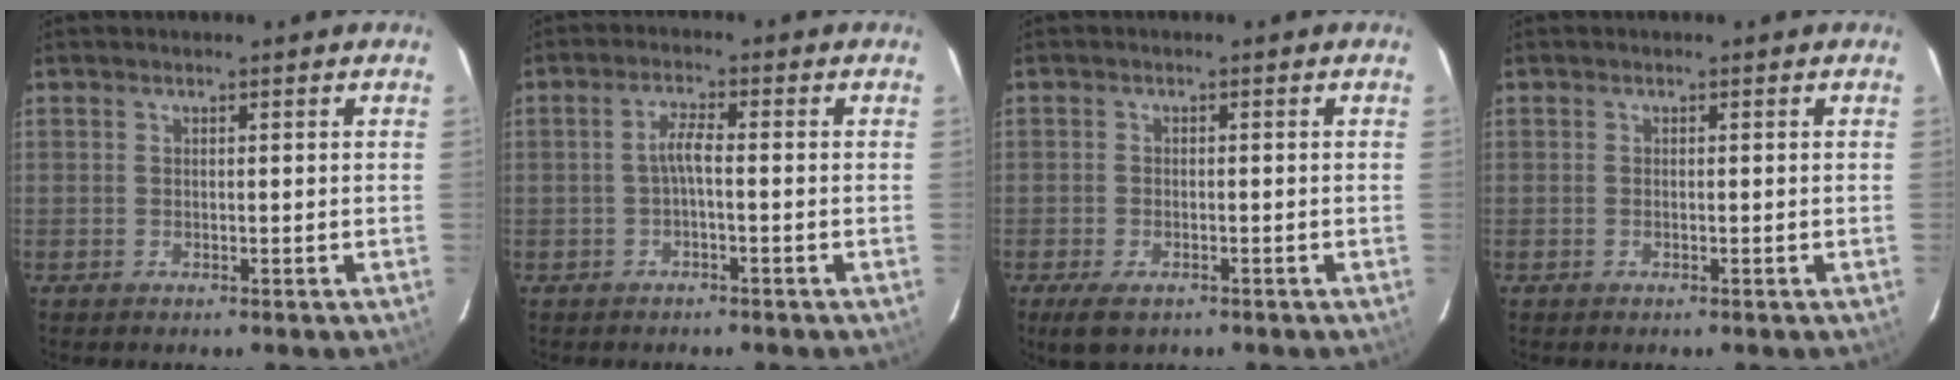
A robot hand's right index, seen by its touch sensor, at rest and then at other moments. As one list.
[{"total": 2.5, "force": [-0.8, 0.1, 2.3], "torque": [-0.049, 0.006, -0.015]}, {"total": 4.5, "force": [-2.9, 2.2, 2.7], "torque": [-0.066, -0.014, -0.050]}, {"total": 0.0}]